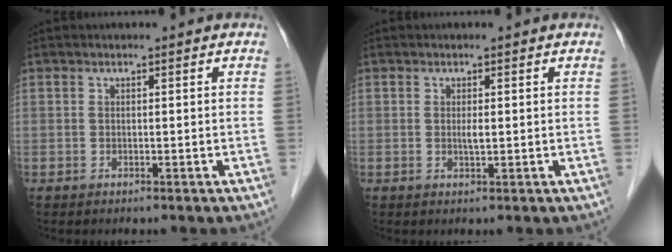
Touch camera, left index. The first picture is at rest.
{"total": 1.1, "force": [0.1, 0.1, 1.1], "torque": [-0.024, -0.003, 0.002]}